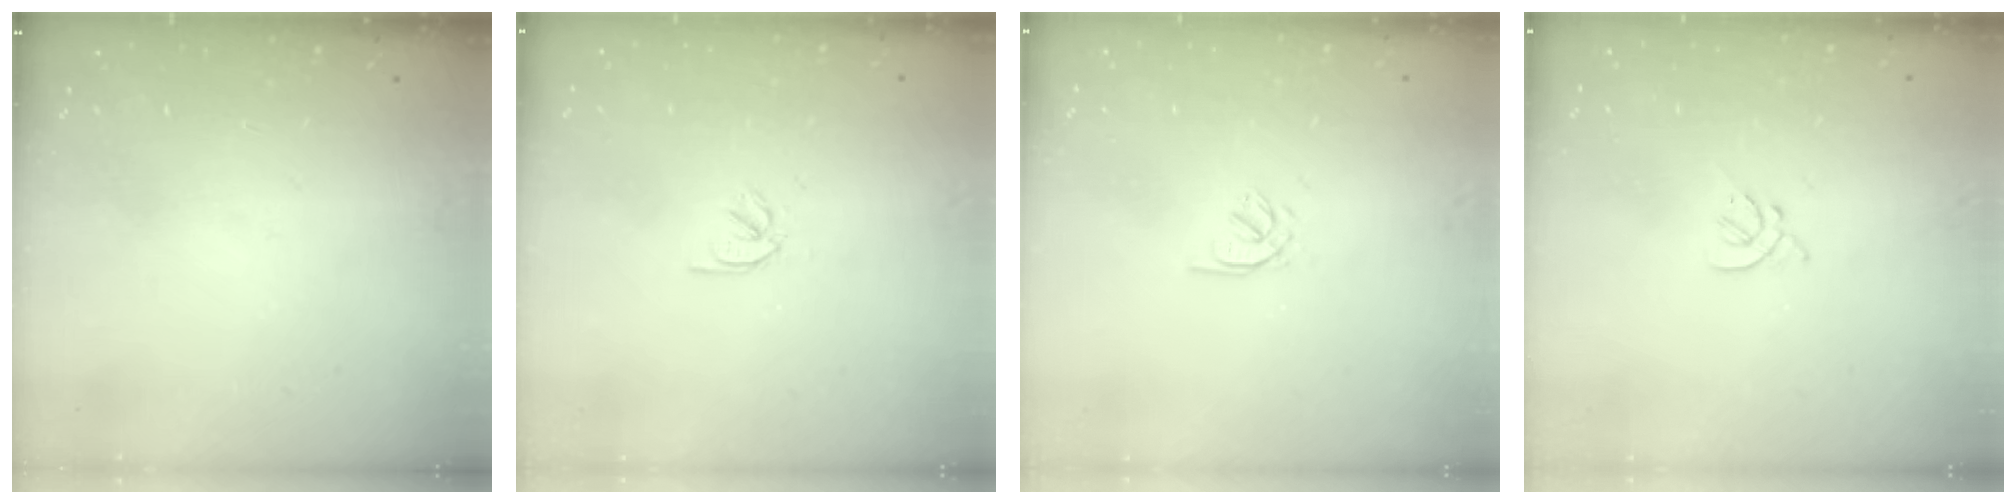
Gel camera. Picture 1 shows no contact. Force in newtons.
{"total": 2.4, "press": 2.3, "slide": 0.7}
{"total": 2.1, "press": 2.0, "slide": 0.5}
{"total": 2.0, "press": 1.9, "slide": 0.5}